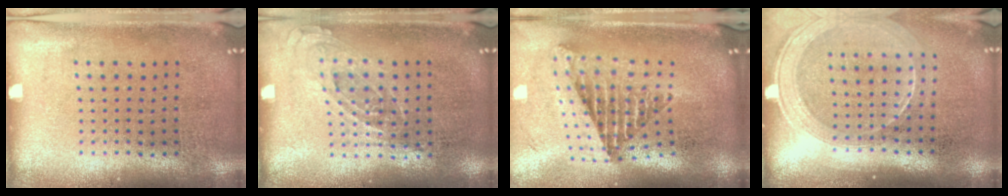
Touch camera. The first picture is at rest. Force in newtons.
{"total": 0.8, "press": 0.8, "slide": 0.3}
{"total": 2.4, "press": 1.6, "slide": 1.9}
{"total": 1.8, "press": 1.6, "slide": 0.7}